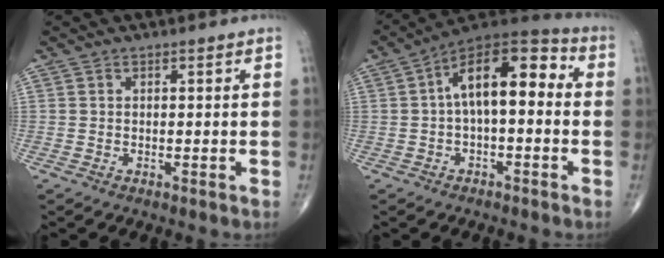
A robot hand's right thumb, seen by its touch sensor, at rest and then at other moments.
{"total": 13.9, "force": [1.0, 6.8, 12.1], "torque": [-0.167, 0.047, 0.002]}